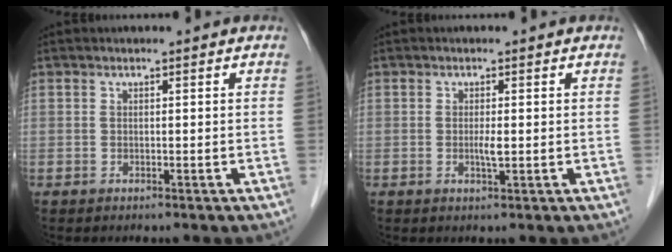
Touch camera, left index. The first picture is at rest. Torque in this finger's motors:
{"motor_torque": [0.33, 0.25, 0.06, 0.03]}